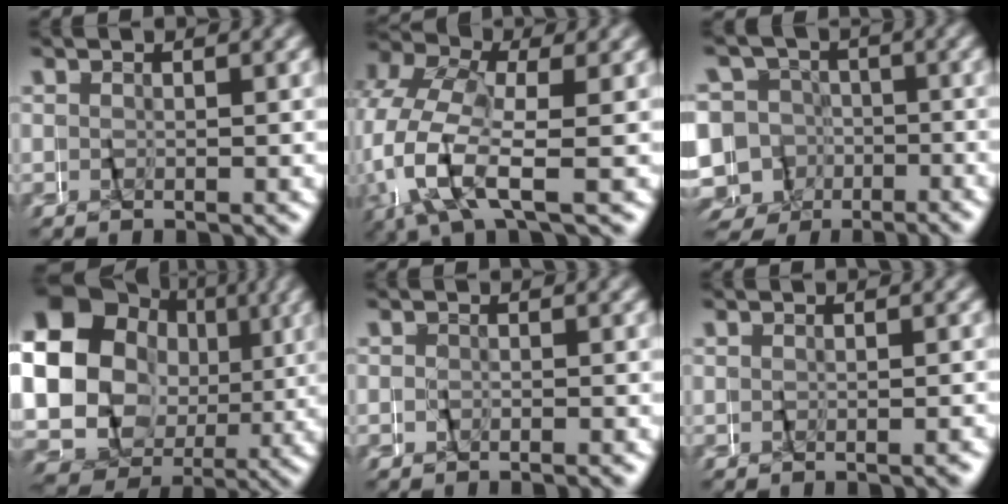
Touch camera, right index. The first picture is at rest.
{"total": 6.7, "force": [-0.4, 4.8, 4.7], "torque": [-0.127, -0.004, -0.017]}
{"total": 15.2, "force": [-4.2, 14.2, 3.0], "torque": [-0.105, -0.066, -0.076]}
{"total": 20.2, "force": [1.6, 17.8, 9.4], "torque": [-0.201, -0.026, 0.016]}
{"total": 0.9, "force": [-0.7, -0.4, -0.6], "torque": [0.008, 0.005, -0.018]}
{"total": 1.0, "force": [-0.7, -0.6, 0.0], "torque": [-0.001, 0.001, -0.011]}